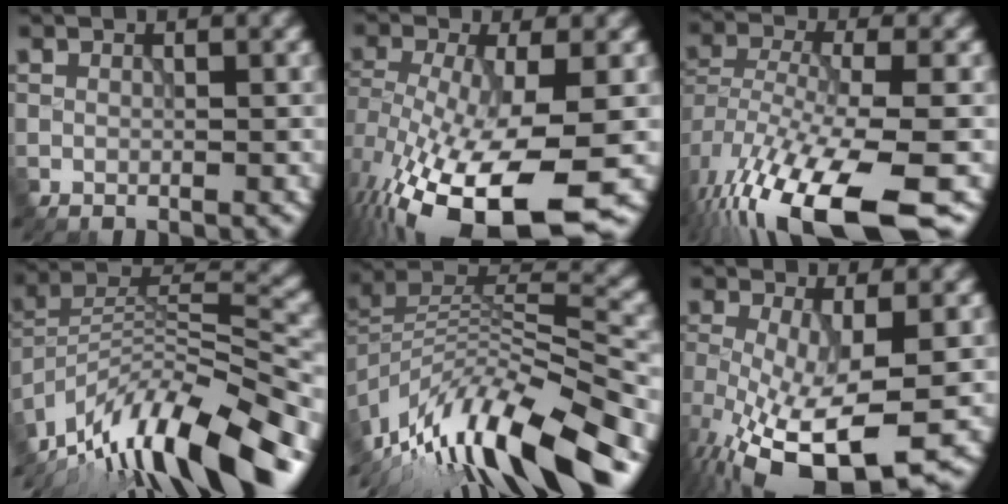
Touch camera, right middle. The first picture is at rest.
{"total": 13.9, "force": [-6.3, 5.3, 11.2], "torque": [-0.224, -0.036, -0.096]}
{"total": 13.8, "force": [-8.2, 4.7, 10.1], "torque": [-0.217, -0.035, -0.127]}
{"total": 14.7, "force": [-10.9, 3.8, 9.1], "torque": [-0.170, 0.026, -0.189]}
{"total": 14.6, "force": [-9.7, 4.1, 10.1], "torque": [-0.200, 0.019, -0.166]}
{"total": 11.1, "force": [-3.7, 4.0, 9.7], "torque": [-0.187, -0.033, -0.057]}